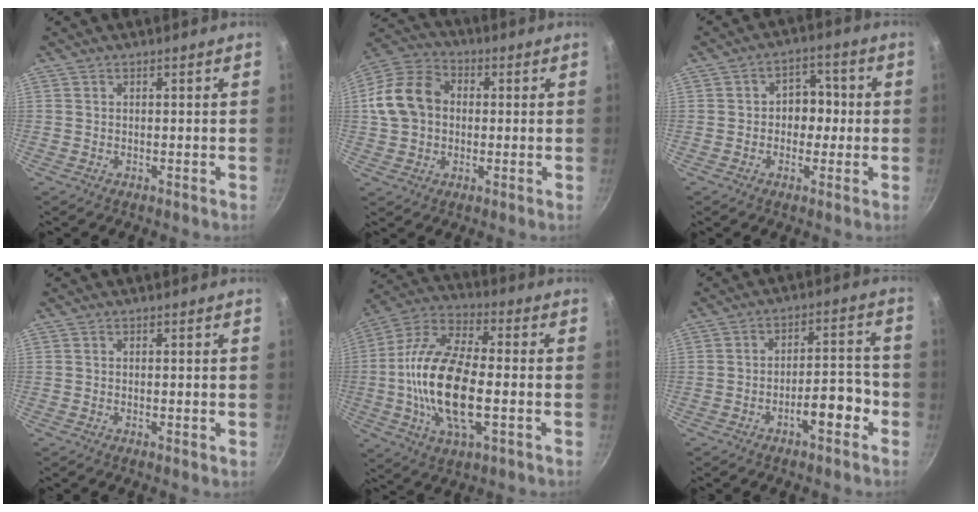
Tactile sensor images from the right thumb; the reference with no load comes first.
{"total": 12.8, "force": [0.7, 10.0, 7.9], "torque": [-0.123, 0.026, -0.004]}
{"total": 6.6, "force": [-0.3, 5.3, 3.9], "torque": [0.000, 0.016, -0.010]}
{"total": 0.6, "force": [-0.1, 0.1, 0.6], "torque": [-0.010, -0.003, -0.002]}
{"total": 19.7, "force": [-2.4, 8.7, 17.5], "torque": [-0.335, 0.022, -0.060]}
{"total": 7.8, "force": [-3.7, 3.0, 6.1], "torque": [-0.066, 0.044, -0.055]}